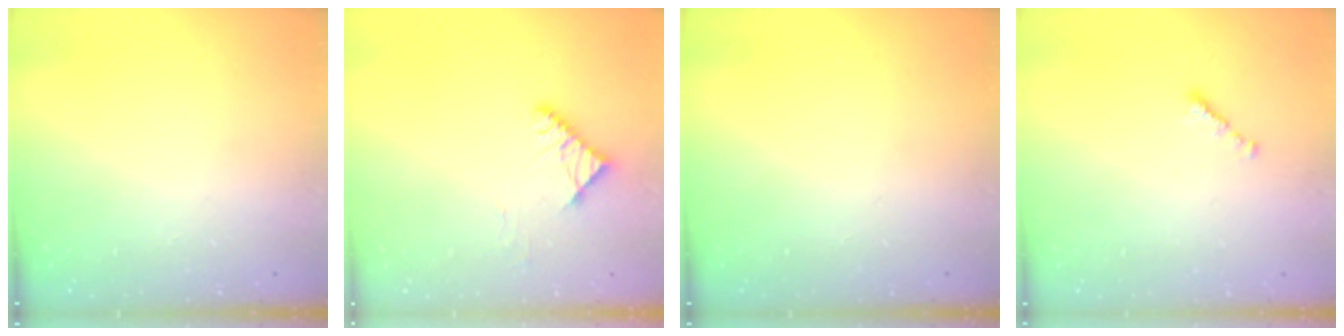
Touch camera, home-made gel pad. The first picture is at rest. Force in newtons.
{"total": 4.5, "press": 4.4, "slide": 0.8}
{"total": 0.0}
{"total": 1.5, "press": 1.4, "slide": 0.5}